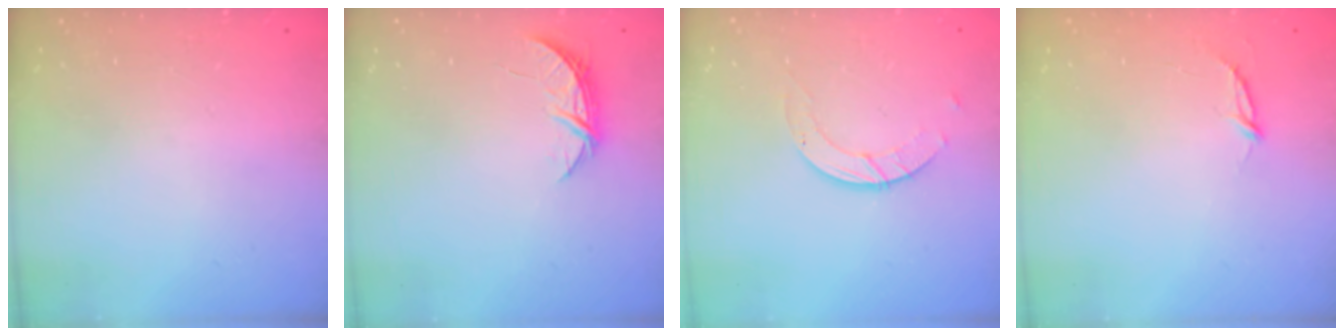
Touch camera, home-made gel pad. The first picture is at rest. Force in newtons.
{"total": 5.1, "press": 5.1, "slide": 0.6}
{"total": 3.0, "press": 3.0, "slide": 0.3}
{"total": 2.8, "press": 2.8, "slide": 0.3}